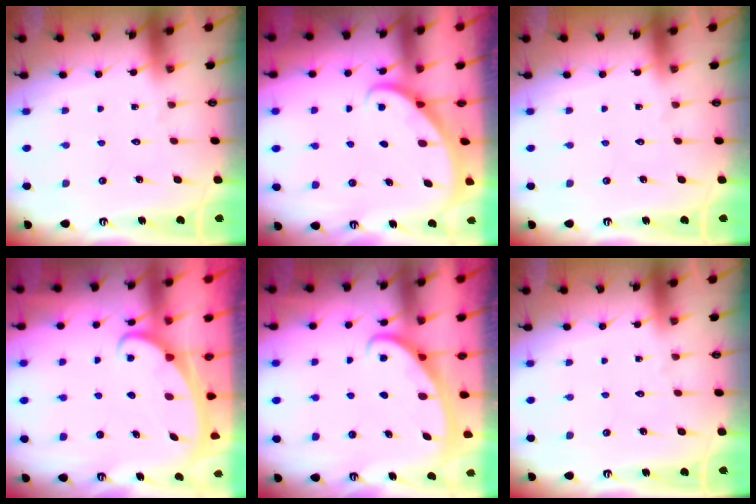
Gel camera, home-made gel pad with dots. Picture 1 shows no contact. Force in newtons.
{"total": 2.1, "press": 2.1, "slide": 0.1}
{"total": 0.0}
{"total": 2.4, "press": 2.3, "slide": 0.4}
{"total": 2.8, "press": 2.8, "slide": 0.4}
{"total": 0.0}